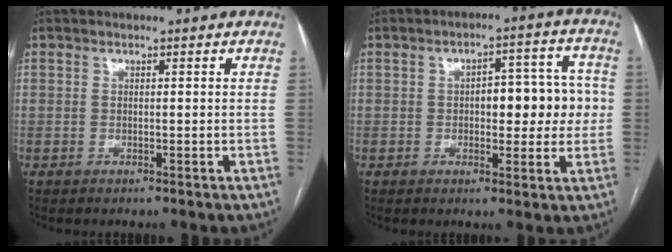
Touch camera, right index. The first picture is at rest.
{"total": 9.1, "force": [-0.1, 4.0, 8.2], "torque": [-0.096, 0.033, 0.005]}